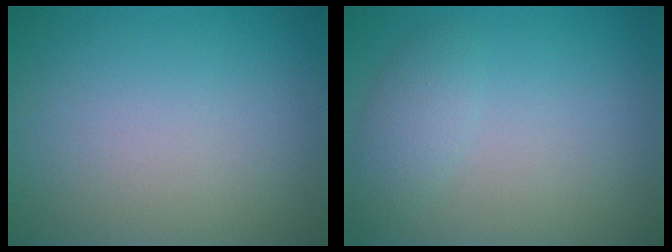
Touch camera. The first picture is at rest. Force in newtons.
{"total": 1.9, "press": 1.9, "slide": 0.1}